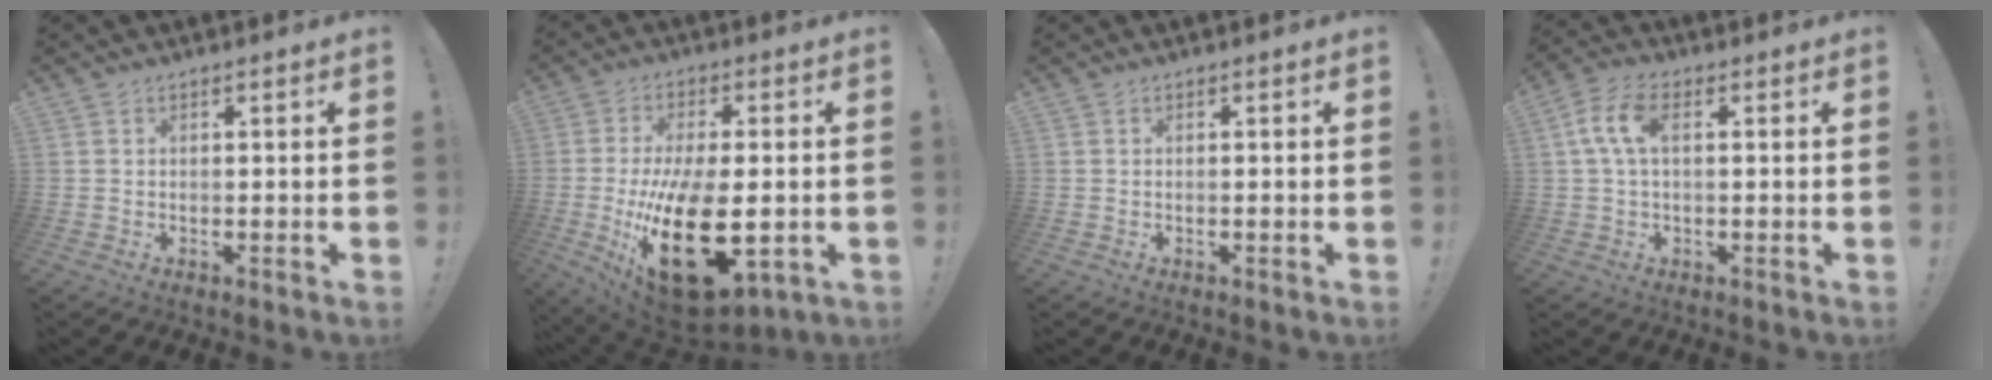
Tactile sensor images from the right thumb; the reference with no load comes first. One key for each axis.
{"total": 25.2, "fx": -4.3, "fy": 11.9, "fz": 21.8, "tx": -0.389, "ty": -0.005, "tz": -0.051}
{"total": 0.0}
{"total": 8.2, "fx": 1.5, "fy": 4.3, "fz": 6.8, "tx": -0.135, "ty": 0.008, "tz": 0.031}